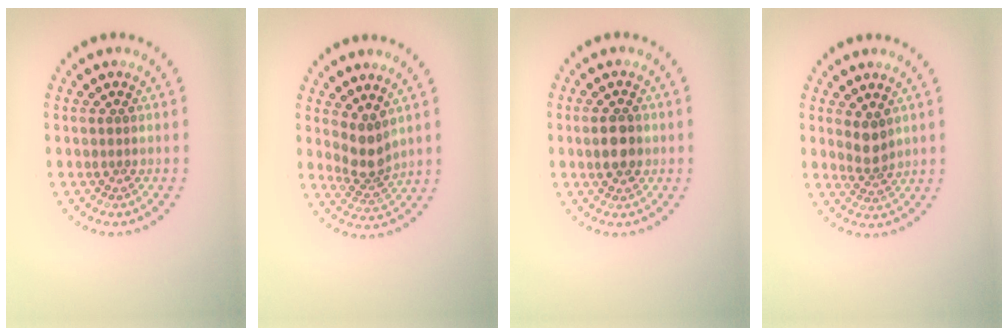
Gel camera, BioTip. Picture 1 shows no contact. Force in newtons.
{"total": 2.7, "press": 2.0, "slide": 1.8}
{"total": 3.0, "press": 3.0, "slide": 0.1}
{"total": 2.1, "press": 1.7, "slide": 1.2}